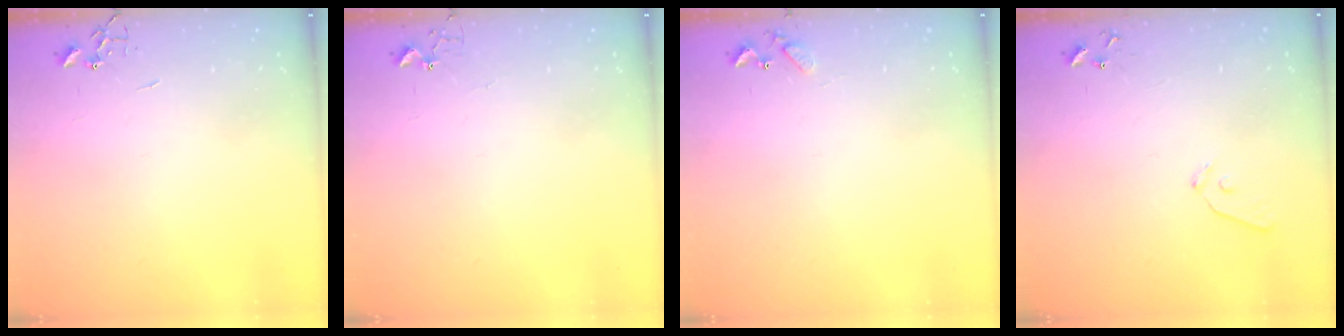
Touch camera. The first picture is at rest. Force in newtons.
{"total": 2.7, "press": 2.7, "slide": 0.2}
{"total": 5.5, "press": 5.5, "slide": 0.4}
{"total": 7.4, "press": 7.4, "slide": 0.6}